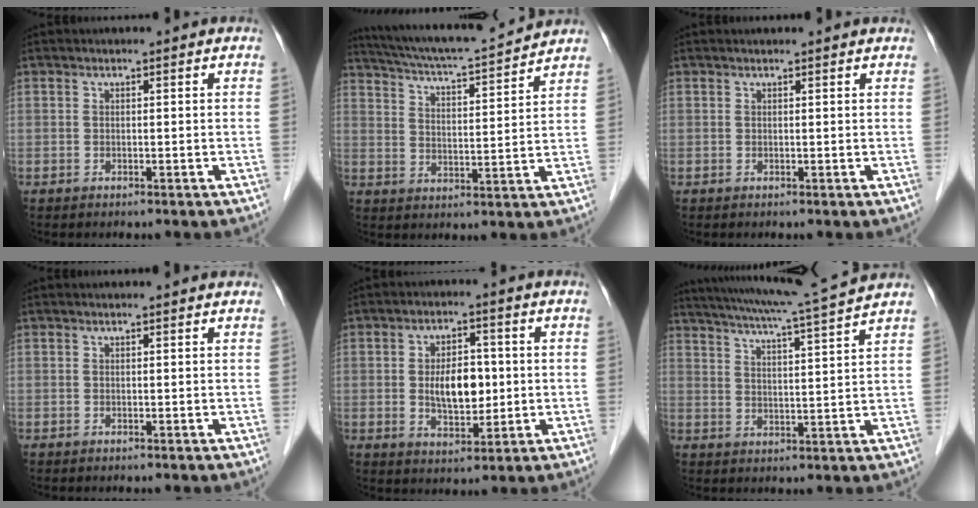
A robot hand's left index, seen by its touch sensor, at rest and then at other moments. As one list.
[{"total": 15.2, "force": [14.2, 0.1, 5.4], "torque": [-0.104, 0.008, 0.217]}, {"total": 2.4, "force": [2.3, 0.3, 0.7], "torque": [-0.012, 0.014, 0.022]}, {"total": 1.8, "force": [1.7, 0.1, 0.5], "torque": [-0.011, 0.012, 0.018]}, {"total": 7.1, "force": [0.0, 3.6, 6.1], "torque": [-0.109, 0.003, 0.005]}, {"total": 13.8, "force": [12.3, -2.0, 6.0], "torque": [-0.111, -0.010, 0.175]}]